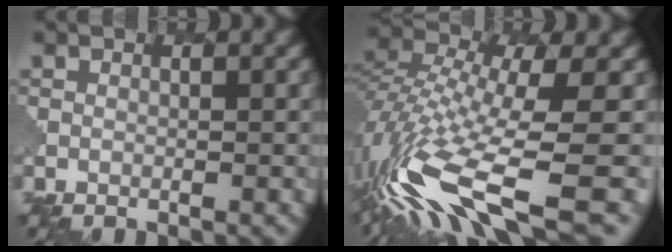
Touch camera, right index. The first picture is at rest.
{"total": 13.6, "force": [-6.6, 4.7, 10.9], "torque": [-0.239, -0.017, -0.107]}